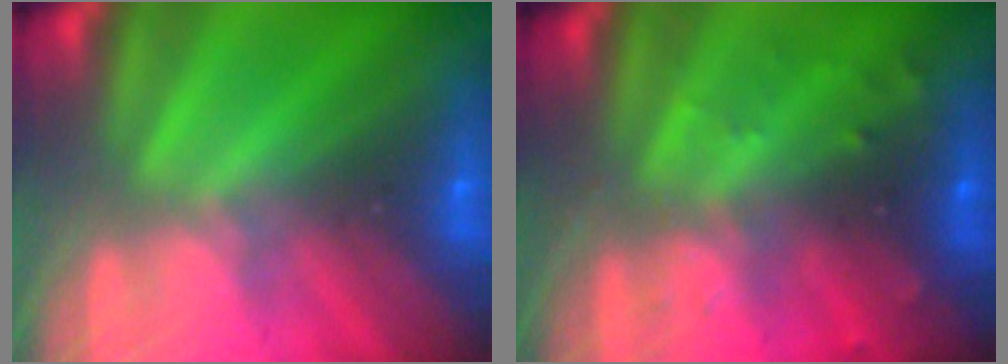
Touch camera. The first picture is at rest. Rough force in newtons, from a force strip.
{"total": 2.9}